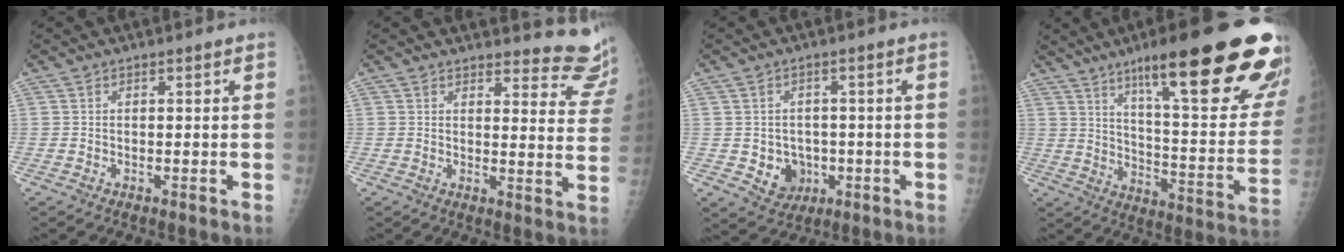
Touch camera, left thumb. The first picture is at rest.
{"total": 11.9, "force": [11.6, 2.2, 0.7], "torque": [0.033, -0.126, 0.100]}
{"total": 6.1, "force": [-1.2, 5.4, 2.6], "torque": [-0.010, 0.006, -0.007]}
{"total": 30.3, "force": [17.8, 5.6, 23.9], "torque": [-0.266, -0.053, 0.266]}